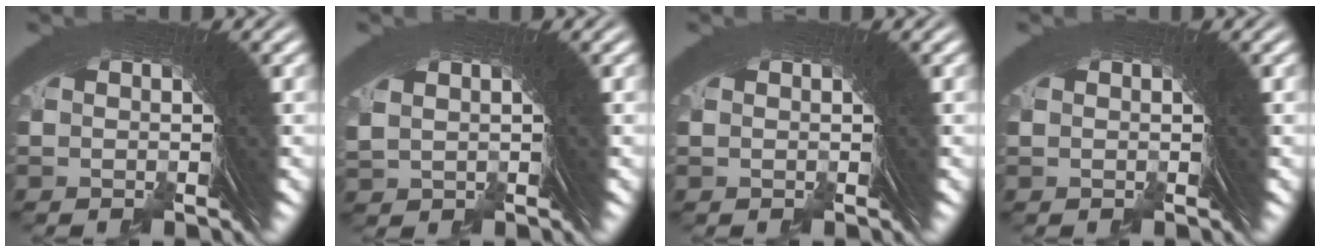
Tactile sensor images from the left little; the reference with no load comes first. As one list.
[{"total": 0.6, "force": [0.6, 0.3, 0.1], "torque": [-0.003, -0.004, 0.021]}, {"total": 0.0}, {"total": 0.0}]